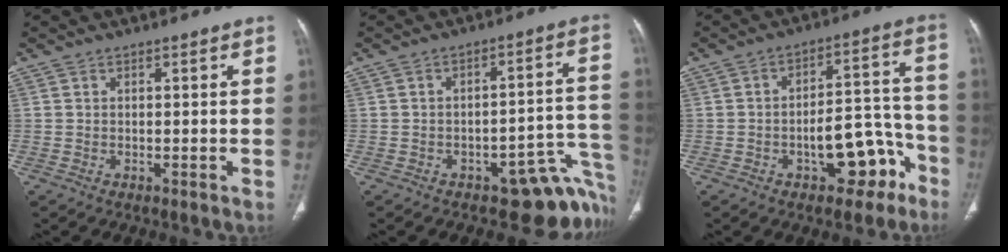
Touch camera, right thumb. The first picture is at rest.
{"total": 13.6, "force": [-7.1, 6.6, 9.5], "torque": [-0.053, 0.074, -0.086]}
{"total": 12.5, "force": [-6.2, 6.4, 8.8], "torque": [-0.079, 0.068, -0.080]}